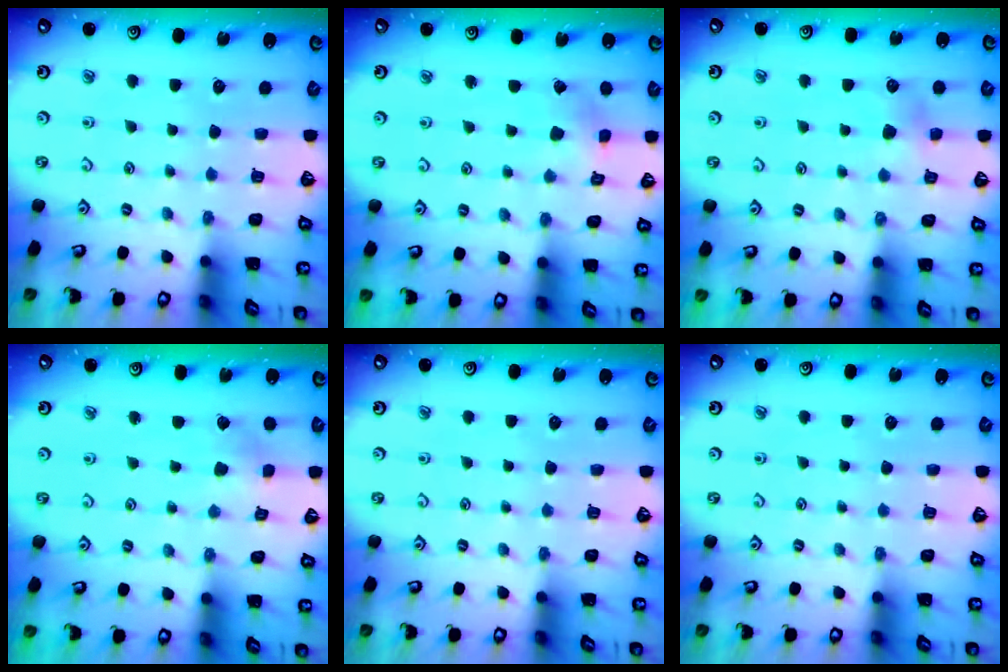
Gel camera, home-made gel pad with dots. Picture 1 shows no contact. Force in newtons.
{"total": 2.7, "press": 2.7, "slide": 0.2}
{"total": 5.0, "press": 4.9, "slide": 1.0}
{"total": 3.3, "press": 3.3, "slide": 0.6}
{"total": 0.0}
{"total": 0.0}